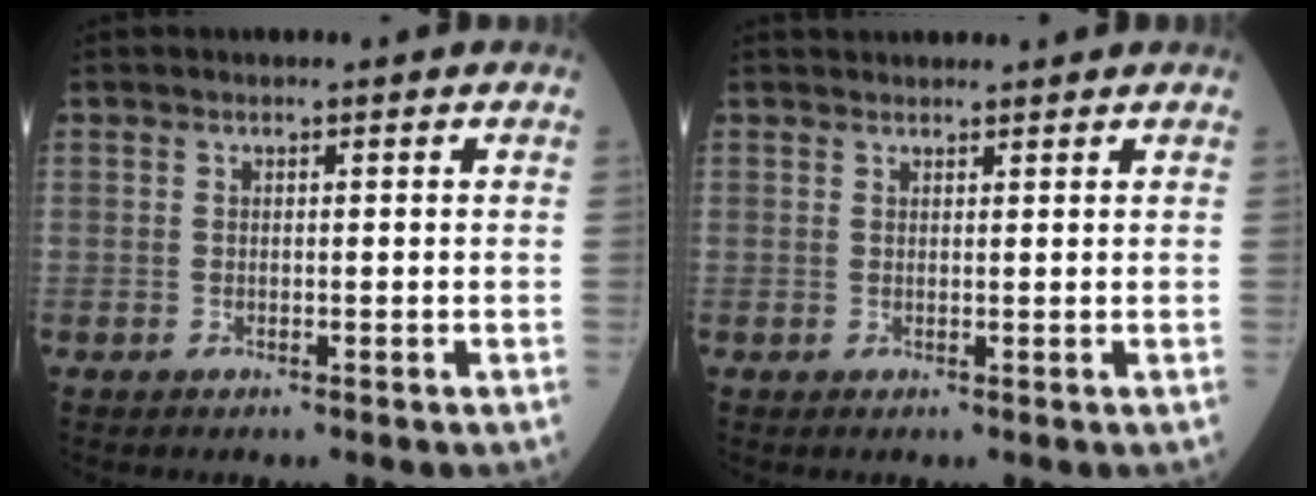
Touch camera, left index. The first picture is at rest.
{"total": 4.1, "force": [4.0, 0.7, 0.8], "torque": [-0.002, 0.031, 0.054]}